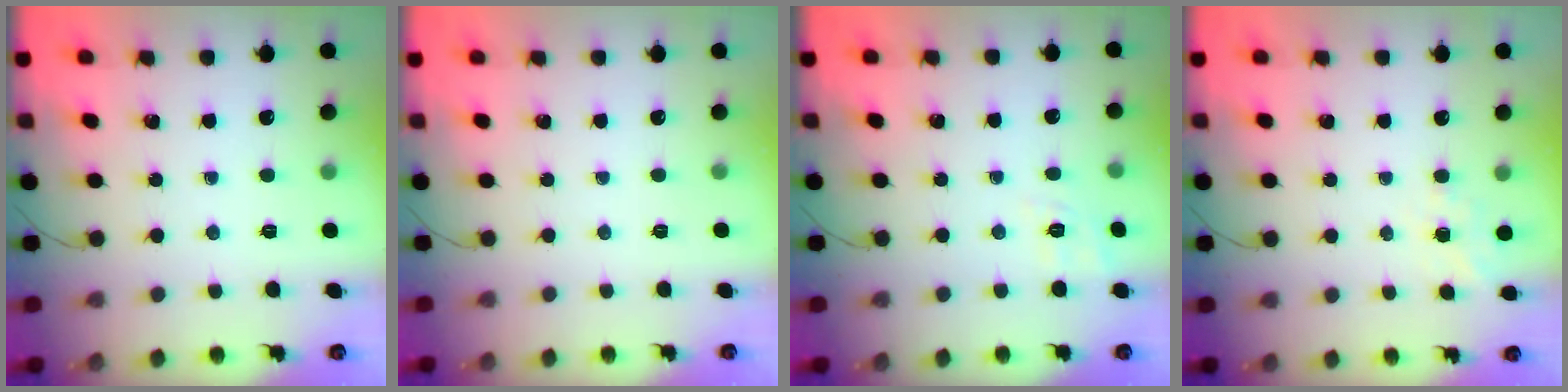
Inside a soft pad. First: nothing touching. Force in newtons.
{"total": 2.5, "press": 2.4, "slide": 0.5}
{"total": 2.1, "press": 0.4, "slide": 2.1}
{"total": 6.0, "press": 5.8, "slide": 1.6}